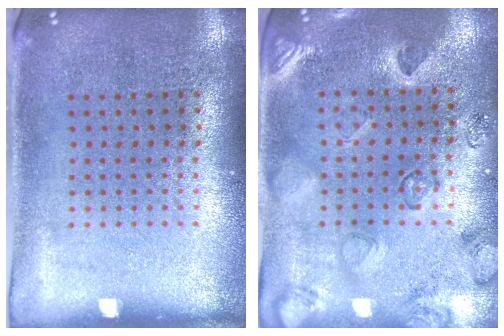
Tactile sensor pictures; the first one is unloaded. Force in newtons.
{"total": 2.3, "press": 2.0, "slide": 1.1}